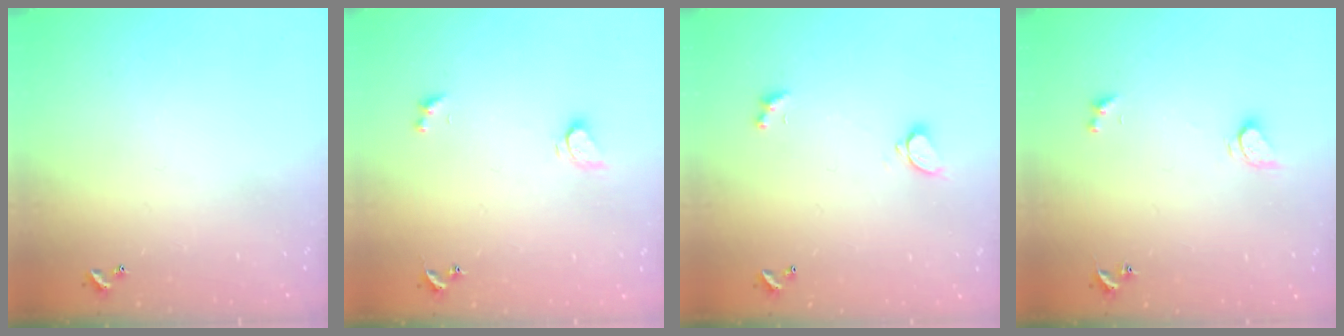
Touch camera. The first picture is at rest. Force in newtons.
{"total": 2.6, "press": 2.6, "slide": 0.2}
{"total": 2.2, "press": 2.0, "slide": 0.9}
{"total": 2.9, "press": 2.9, "slide": 0.5}